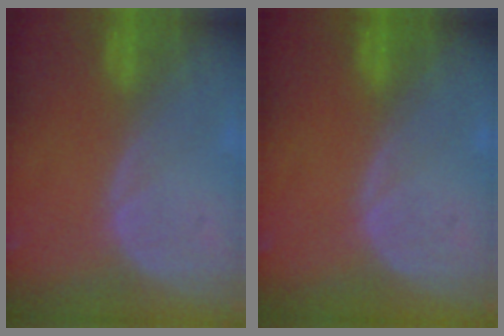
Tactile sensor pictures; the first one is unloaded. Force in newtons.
{"total": 0.0}